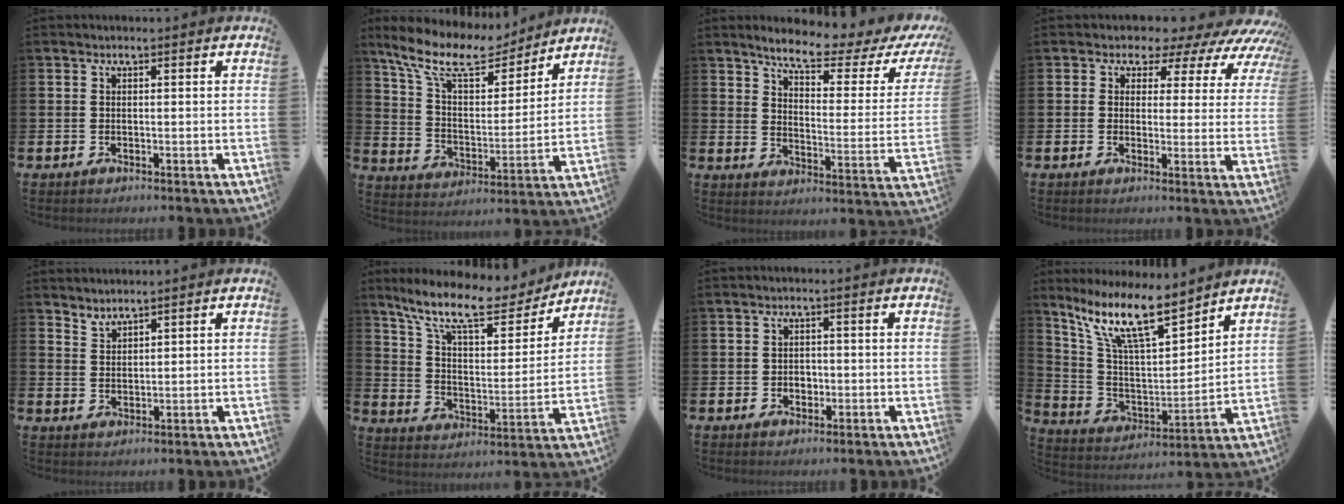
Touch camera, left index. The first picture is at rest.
{"total": 12.1, "force": [10.2, 3.9, 5.3], "torque": [-0.129, -0.060, 0.176]}
{"total": 6.9, "force": [5.9, 0.9, 3.5], "torque": [-0.086, -0.042, 0.091]}
{"total": 3.8, "force": [2.6, 2.6, 0.8], "torque": [-0.017, -0.038, 0.028]}
{"total": 2.4, "force": [2.4, 0.0, -0.4], "torque": [0.010, -0.013, 0.044]}
{"total": 12.6, "force": [10.6, 3.4, 5.9], "torque": [-0.139, -0.060, 0.181]}
{"total": 1.6, "force": [-0.2, 1.4, 0.7], "torque": [0.007, -0.002, -0.012]}
{"total": 13.1, "force": [10.2, 3.2, 7.6], "torque": [-0.164, -0.054, 0.175]}